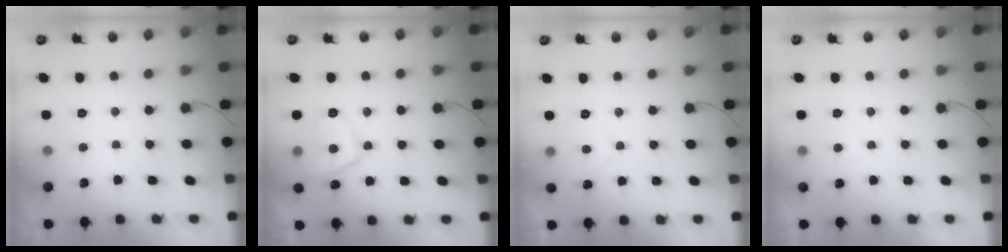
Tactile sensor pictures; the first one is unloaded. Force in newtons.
{"total": 8.8, "press": 8.7, "slide": 1.1}
{"total": 2.0, "press": 1.8, "slide": 0.7}
{"total": 0.0}